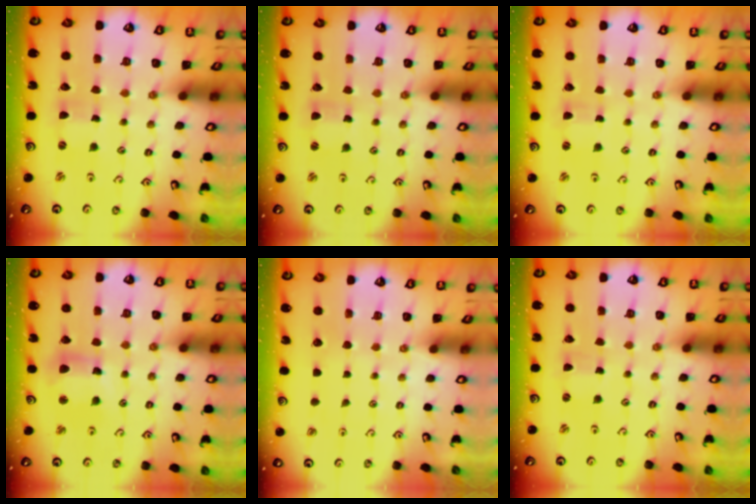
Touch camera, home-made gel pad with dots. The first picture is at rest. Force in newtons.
{"total": 1.7, "press": 1.7, "slide": 0.3}
{"total": 1.3, "press": 1.2, "slide": 0.3}
{"total": 9.5, "press": 9.4, "slide": 1.1}
{"total": 0.0}
{"total": 0.0}